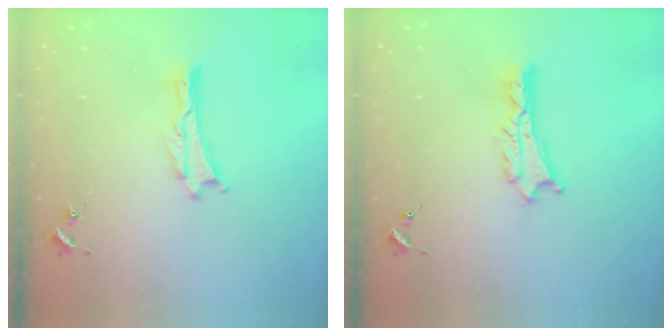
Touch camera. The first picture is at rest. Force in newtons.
{"total": 1.8, "press": 1.7, "slide": 0.2}